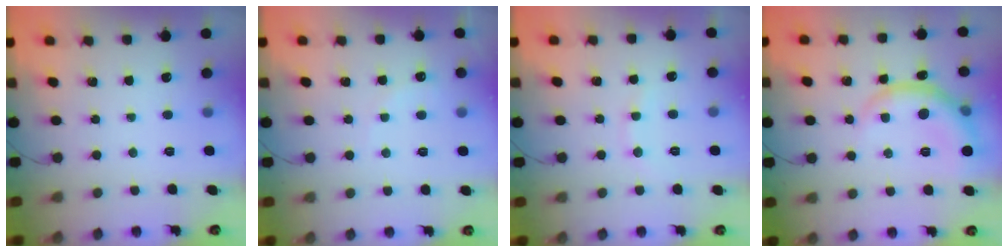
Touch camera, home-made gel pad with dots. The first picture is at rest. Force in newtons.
{"total": 5.6, "press": 5.5, "slide": 1.1}
{"total": 6.2, "press": 6.0, "slide": 1.5}
{"total": 8.8, "press": 8.8, "slide": 0.2}